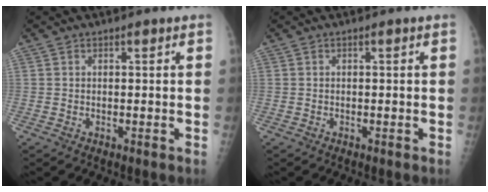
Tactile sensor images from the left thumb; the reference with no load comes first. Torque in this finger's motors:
{"motor_torque": [0.04, -0.01, 0.01, 0.02, 0.00]}